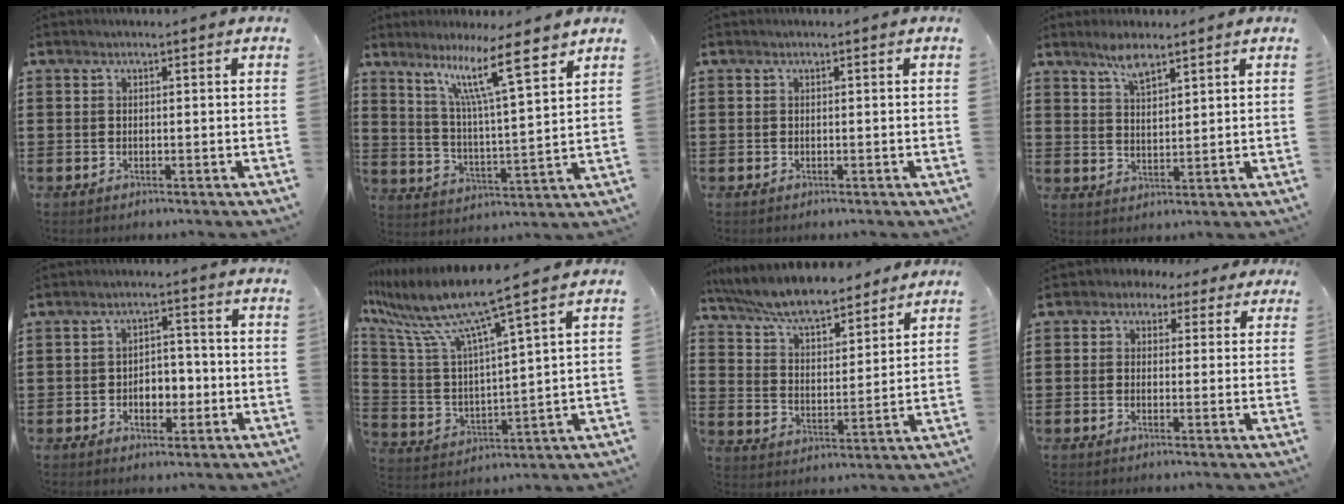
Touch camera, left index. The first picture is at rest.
{"total": 11.4, "force": [8.1, 0.8, 8.0], "torque": [-0.153, -0.041, 0.131]}
{"total": 0.0}
{"total": 4.6, "force": [3.3, 1.5, 2.8], "torque": [-0.063, 0.006, 0.060]}
{"total": 4.5, "force": [-1.3, 3.0, 3.1], "torque": [-0.055, 0.005, -0.030]}
{"total": 10.0, "force": [7.9, 0.1, 6.1], "torque": [-0.154, -0.054, 0.127]}
{"total": 8.3, "force": [7.4, 1.4, 3.5], "torque": [-0.098, -0.034, 0.133]}
{"total": 2.2, "force": [0.5, 2.0, 0.8], "torque": [-0.026, 0.011, 0.007]}